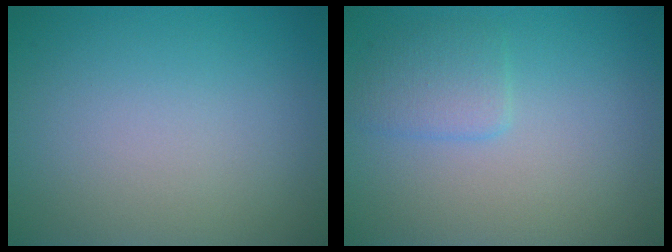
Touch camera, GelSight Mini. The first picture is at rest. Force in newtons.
{"total": 2.0, "press": 2.0, "slide": 0.1}